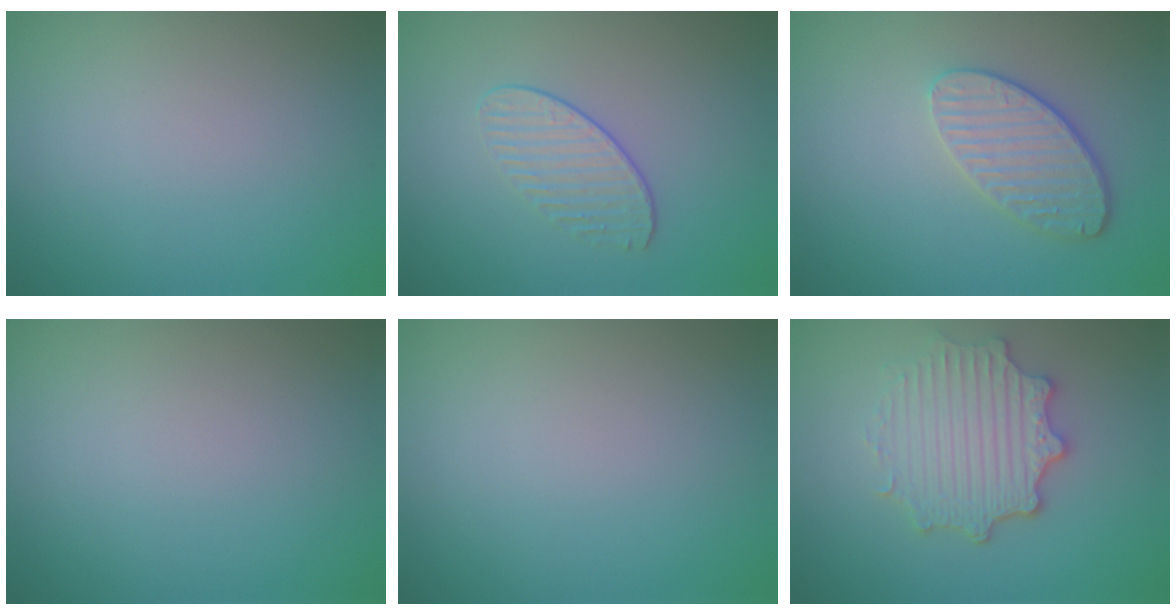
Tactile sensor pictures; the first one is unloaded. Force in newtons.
{"total": 1.8, "press": 1.3, "slide": 1.1}
{"total": 3.5, "press": 3.1, "slide": 1.7}
{"total": 0.0}
{"total": 0.0}
{"total": 4.4, "press": 3.6, "slide": 2.5}